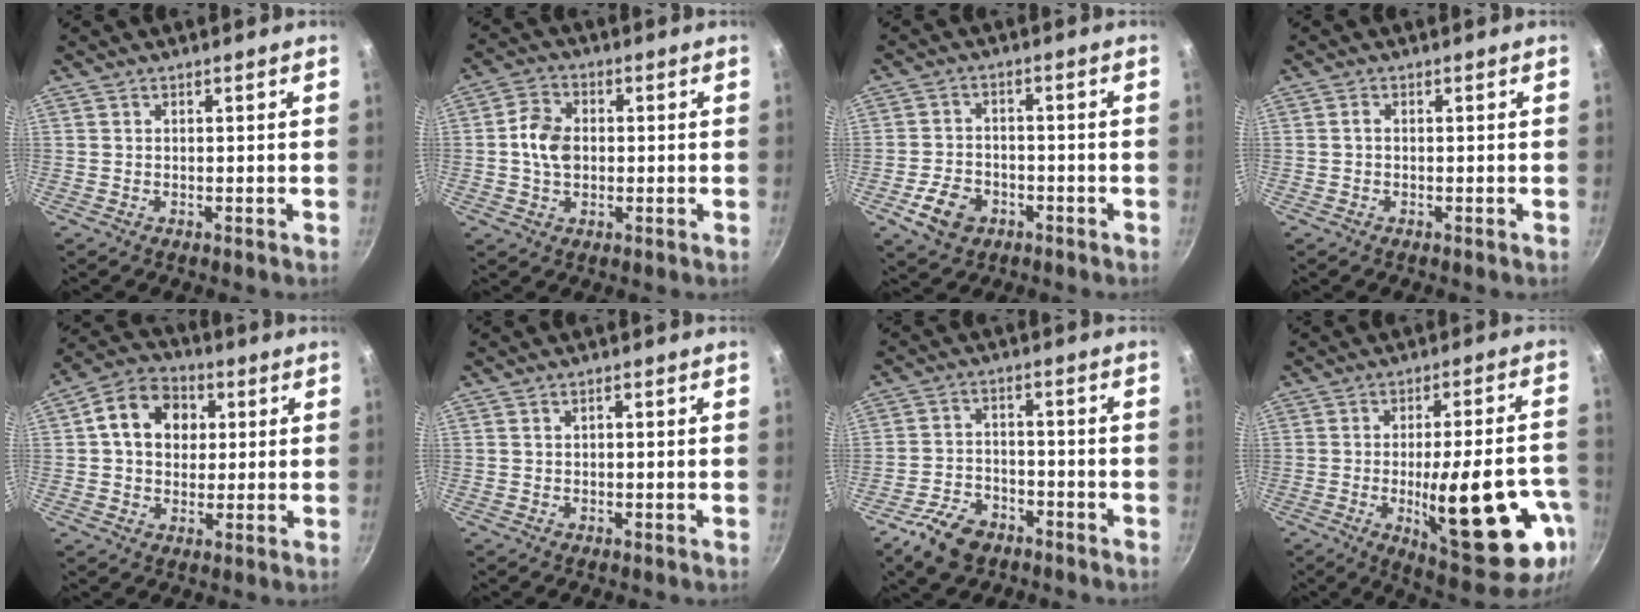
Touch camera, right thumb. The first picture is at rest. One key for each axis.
{"total": 7.1, "fx": 0.0, "fy": 5.2, "fz": 4.9, "tx": -0.078, "ty": 0.014, "tz": -0.007}
{"total": 7.6, "fx": -3.4, "fy": 5.4, "fz": 4.1, "tx": -0.062, "ty": 0.022, "tz": -0.057}
{"total": 0.9, "fx": -0.1, "fy": 0.7, "fz": 0.7, "tx": -0.012, "ty": 0.006, "tz": -0.002}
{"total": 12.0, "fx": 2.6, "fy": 9.4, "fz": 7.0, "tx": -0.093, "ty": 0.015, "tz": 0.028}
{"total": 1.0, "fx": 0.2, "fy": 0.7, "fz": 0.7, "tx": -0.010, "ty": 0.006, "tz": 0.003}
{"total": 8.9, "fx": -5.7, "fy": 5.3, "fz": 4.4, "tx": -0.075, "ty": 0.038, "tz": -0.101}
{"total": 23.1, "fx": -6.5, "fy": 7.2, "fz": 20.9, "tx": -0.267, "ty": 0.008, "tz": -0.076}